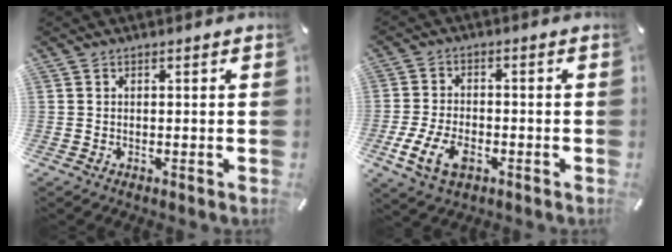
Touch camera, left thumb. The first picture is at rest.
{"total": 8.6, "force": [-3.5, 5.2, 6.0], "torque": [-0.139, 0.004, -0.064]}